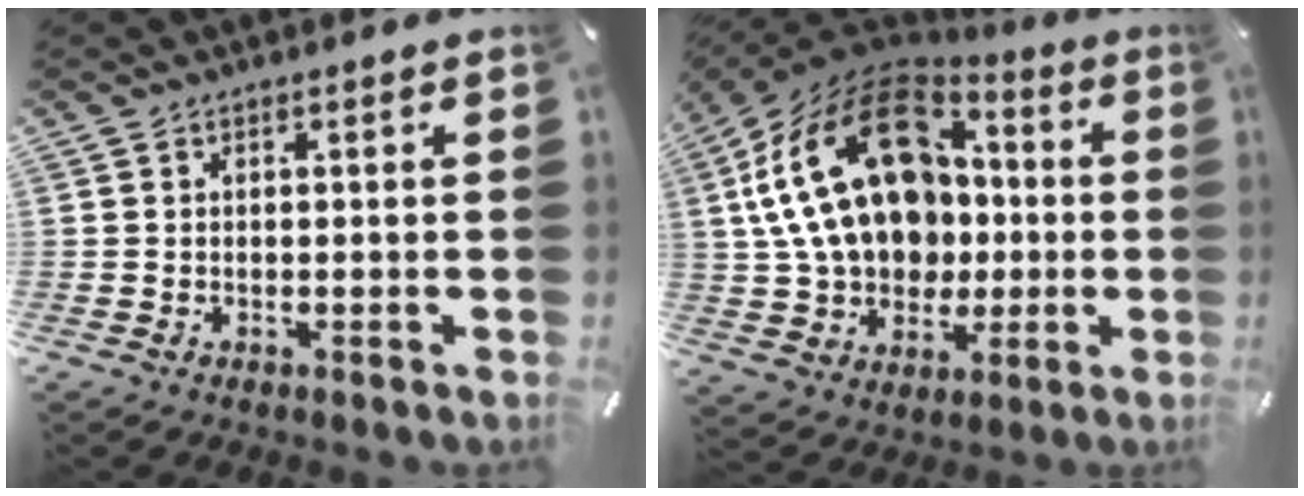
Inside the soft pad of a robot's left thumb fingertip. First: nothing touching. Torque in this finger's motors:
{"motor_torque": [2.65, 2.36, 1.85, -0.92, 0.46]}